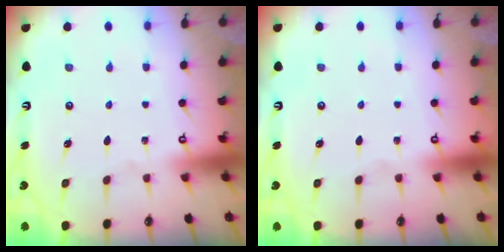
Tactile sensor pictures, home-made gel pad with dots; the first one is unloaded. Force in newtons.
{"total": 0.0}